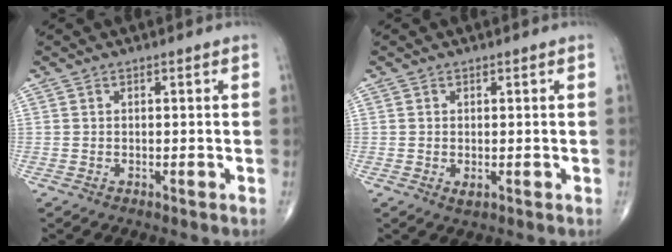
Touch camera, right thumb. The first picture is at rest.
{"total": 1.1, "force": [-0.1, 0.6, 0.9], "torque": [-0.015, -0.004, 0.000]}